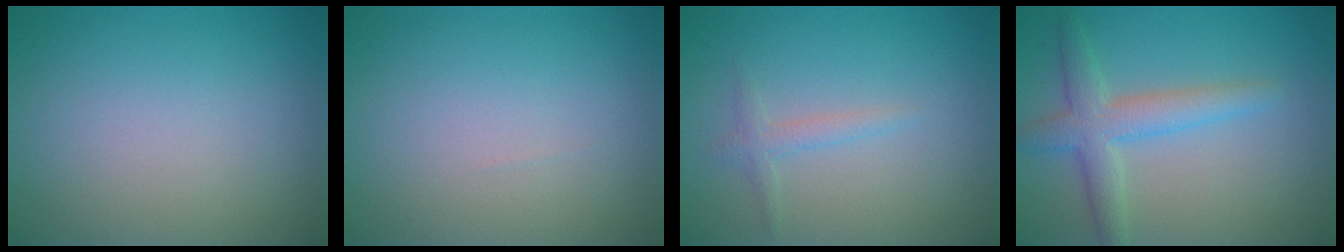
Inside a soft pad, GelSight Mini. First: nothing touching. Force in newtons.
{"total": 0.0}
{"total": 1.3, "press": 1.3, "slide": 0.0}
{"total": 3.9, "press": 3.9, "slide": 0.3}